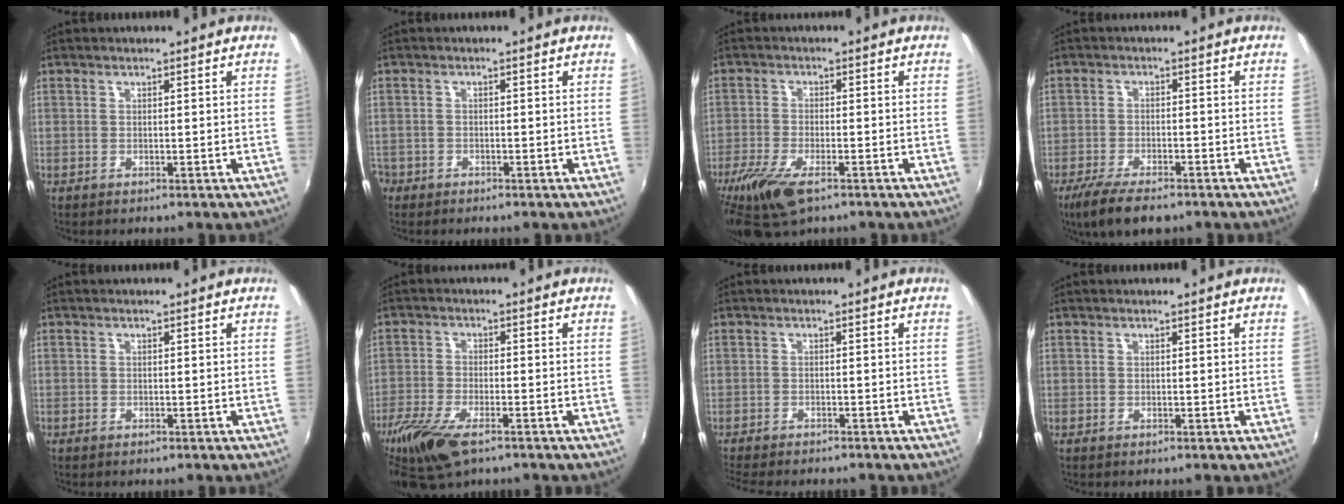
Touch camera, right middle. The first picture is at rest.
{"total": 2.8, "force": [-1.9, 2.0, 0.3], "torque": [-0.022, 0.003, -0.037]}
{"total": 11.2, "force": [-7.2, 4.0, 7.5], "torque": [-0.176, -0.036, -0.134]}
{"total": 8.3, "force": [-6.2, 2.5, 5.0], "torque": [-0.123, -0.023, -0.110]}
{"total": 0.8, "force": [-0.6, 0.5, 0.0], "torque": [-0.003, 0.002, -0.011]}
{"total": 12.5, "force": [-8.3, 4.6, 8.1], "torque": [-0.193, -0.041, -0.159]}
{"total": 7.4, "force": [-6.7, 1.4, 2.9], "torque": [-0.074, -0.022, -0.109]}
{"total": 0.0}